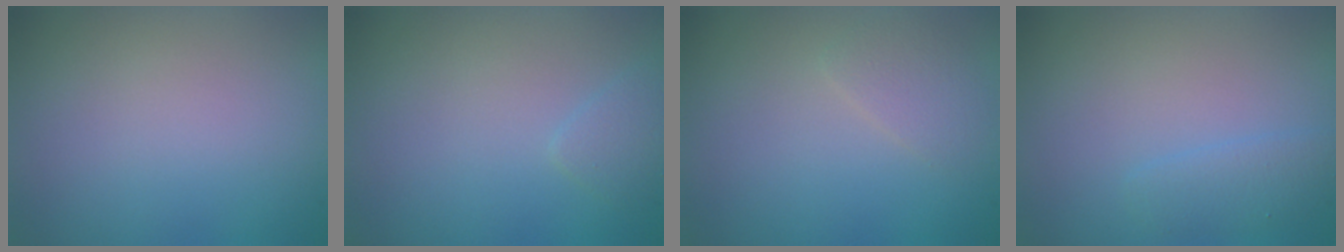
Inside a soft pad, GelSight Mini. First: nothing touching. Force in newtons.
{"total": 1.2, "press": 1.2, "slide": 0.1}
{"total": 1.5, "press": 1.5, "slide": 0.1}
{"total": 1.6, "press": 1.6, "slide": 0.1}